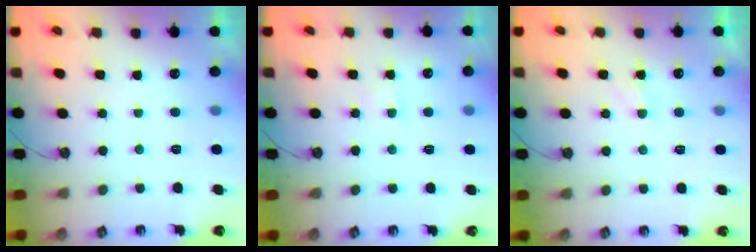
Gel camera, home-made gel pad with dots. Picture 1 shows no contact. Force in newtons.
{"total": 4.0, "press": 3.9, "slide": 0.4}
{"total": 2.9, "press": 2.9, "slide": 0.4}